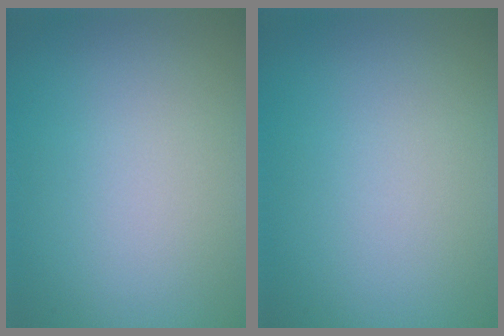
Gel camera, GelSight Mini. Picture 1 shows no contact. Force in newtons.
{"total": 0.0}